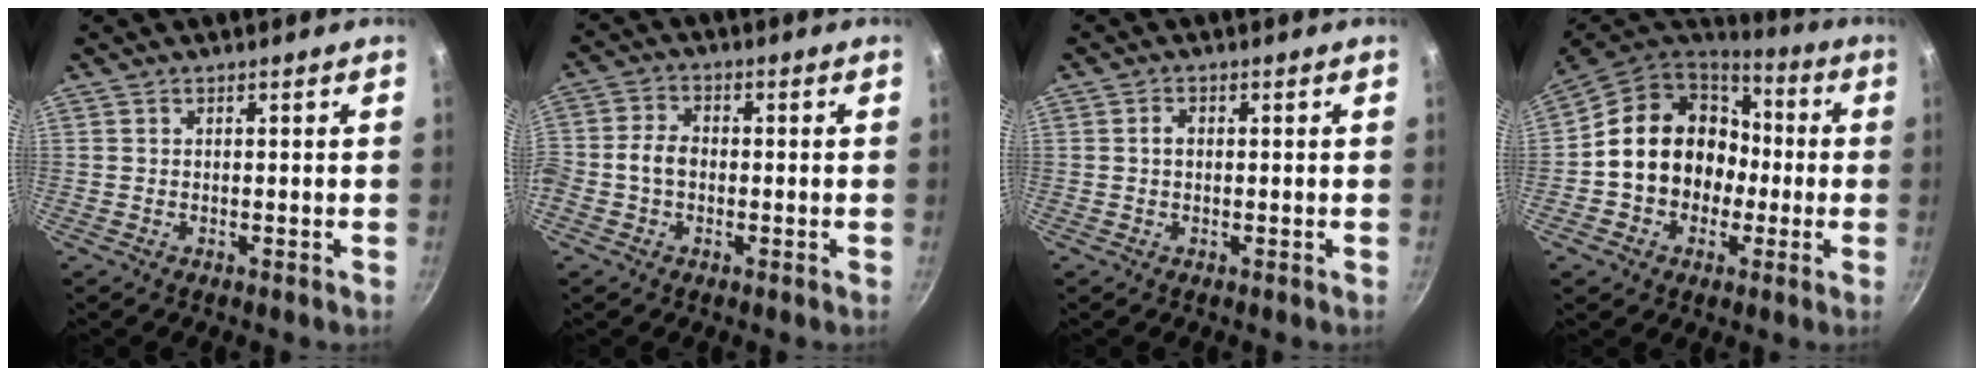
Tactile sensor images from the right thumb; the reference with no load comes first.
{"total": 5.3, "force": [-0.8, 4.0, 3.4], "torque": [-0.061, 0.020, -0.028]}
{"total": 1.8, "force": [0.1, 1.3, 1.3], "torque": [-0.020, 0.006, -0.001]}
{"total": 17.8, "force": [-0.7, 15.1, 9.5], "torque": [-0.132, 0.049, -0.011]}